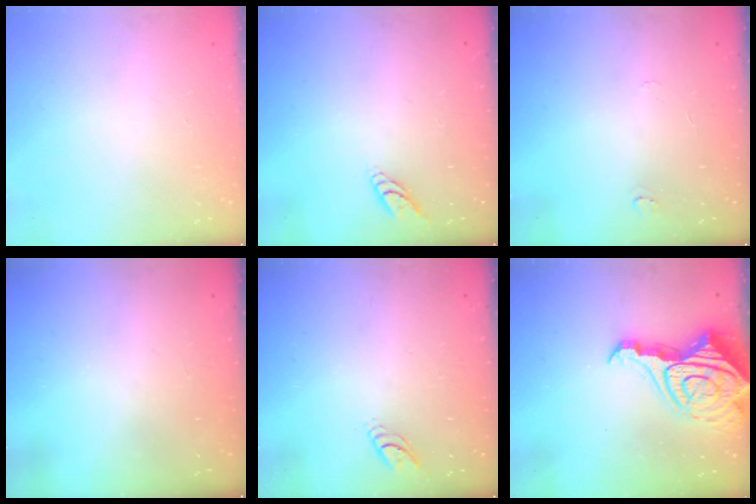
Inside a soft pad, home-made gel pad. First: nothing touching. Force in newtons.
{"total": 4.9, "press": 4.8, "slide": 0.6}
{"total": 3.8, "press": 3.8, "slide": 0.4}
{"total": 0.0}
{"total": 3.9, "press": 3.9, "slide": 0.5}
{"total": 18.5, "press": 18.4, "slide": 1.8}